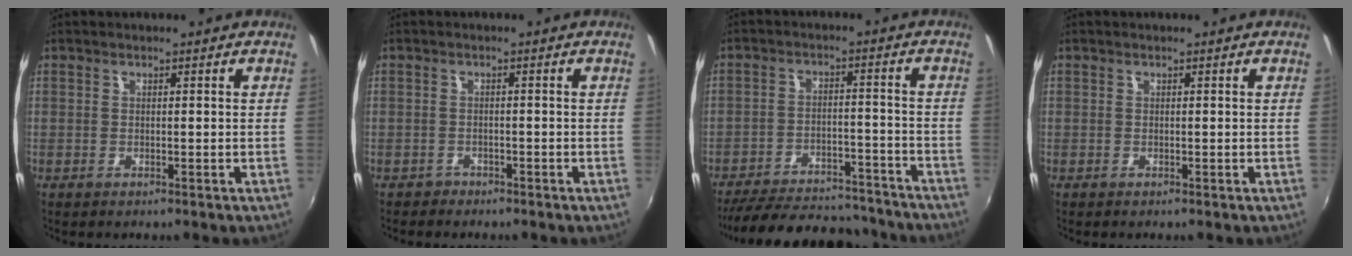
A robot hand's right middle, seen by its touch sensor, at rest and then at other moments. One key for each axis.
{"total": 1.7, "fx": -1.3, "fy": 1.0, "fz": -0.1, "tx": -0.004, "ty": 0.003, "tz": -0.023}
{"total": 22.4, "fx": -19.6, "fy": 7.2, "fz": 8.3, "tx": -0.170, "ty": 0.015, "tz": -0.256}
{"total": 0.0}